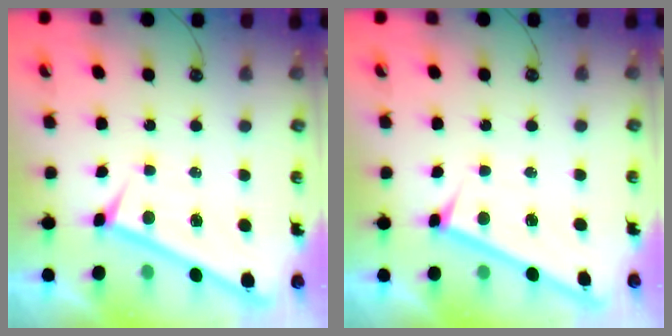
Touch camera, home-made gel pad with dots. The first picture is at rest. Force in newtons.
{"total": 2.9, "press": 2.9, "slide": 0.3}